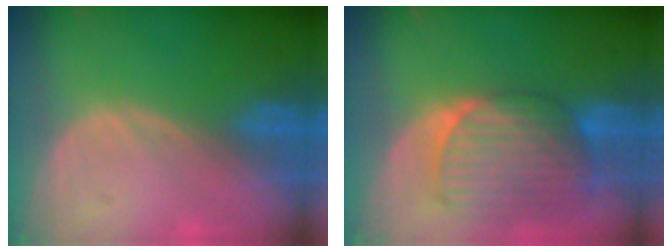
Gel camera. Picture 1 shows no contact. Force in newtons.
{"total": 9.9, "press": 8.5, "slide": 5.0}